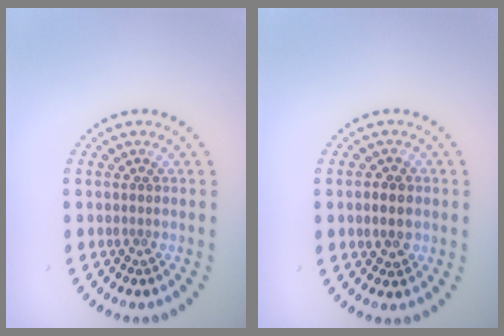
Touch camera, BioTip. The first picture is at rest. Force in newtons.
{"total": 2.5, "press": 2.5, "slide": 0.2}